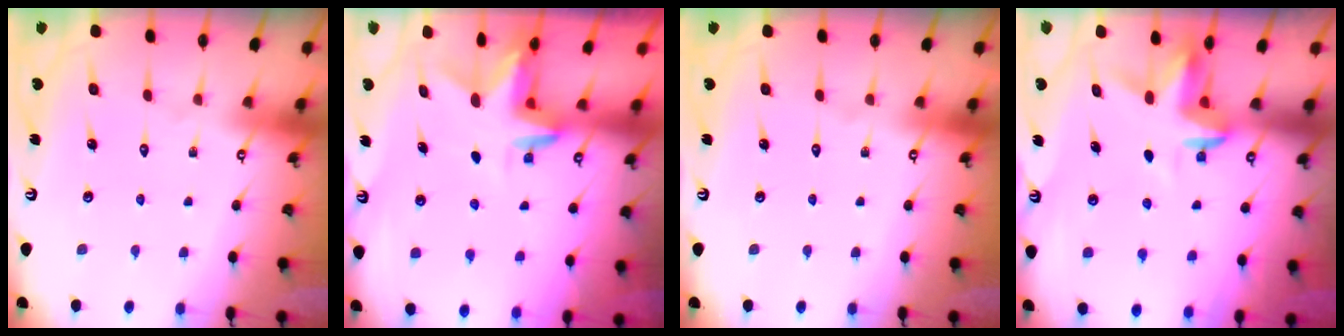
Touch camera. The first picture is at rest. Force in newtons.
{"total": 3.1, "press": 3.1, "slide": 0.2}
{"total": 0.0}
{"total": 3.5, "press": 3.5, "slide": 0.2}